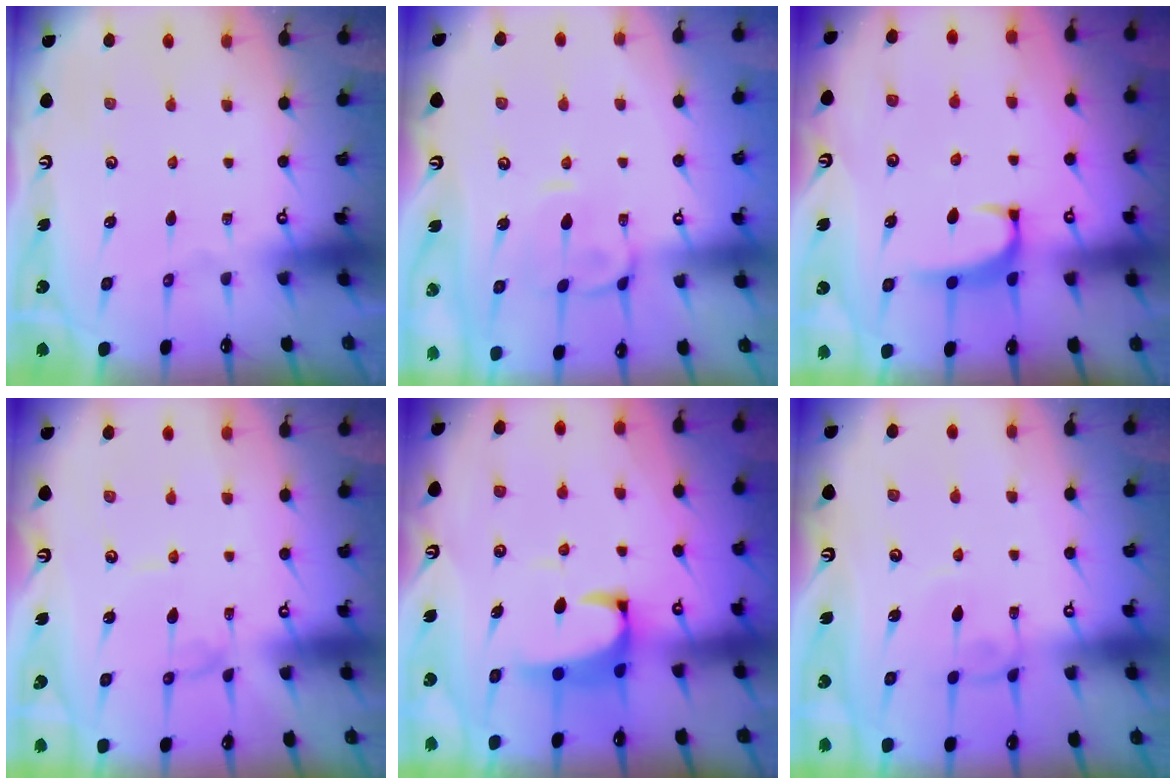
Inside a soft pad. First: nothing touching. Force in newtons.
{"total": 2.0, "press": 1.6, "slide": 1.1}
{"total": 1.5, "press": 1.2, "slide": 1.0}
{"total": 1.3, "press": 1.3, "slide": 0.0}
{"total": 3.6, "press": 3.5, "slide": 1.0}
{"total": 0.6, "press": 0.4, "slide": 0.4}